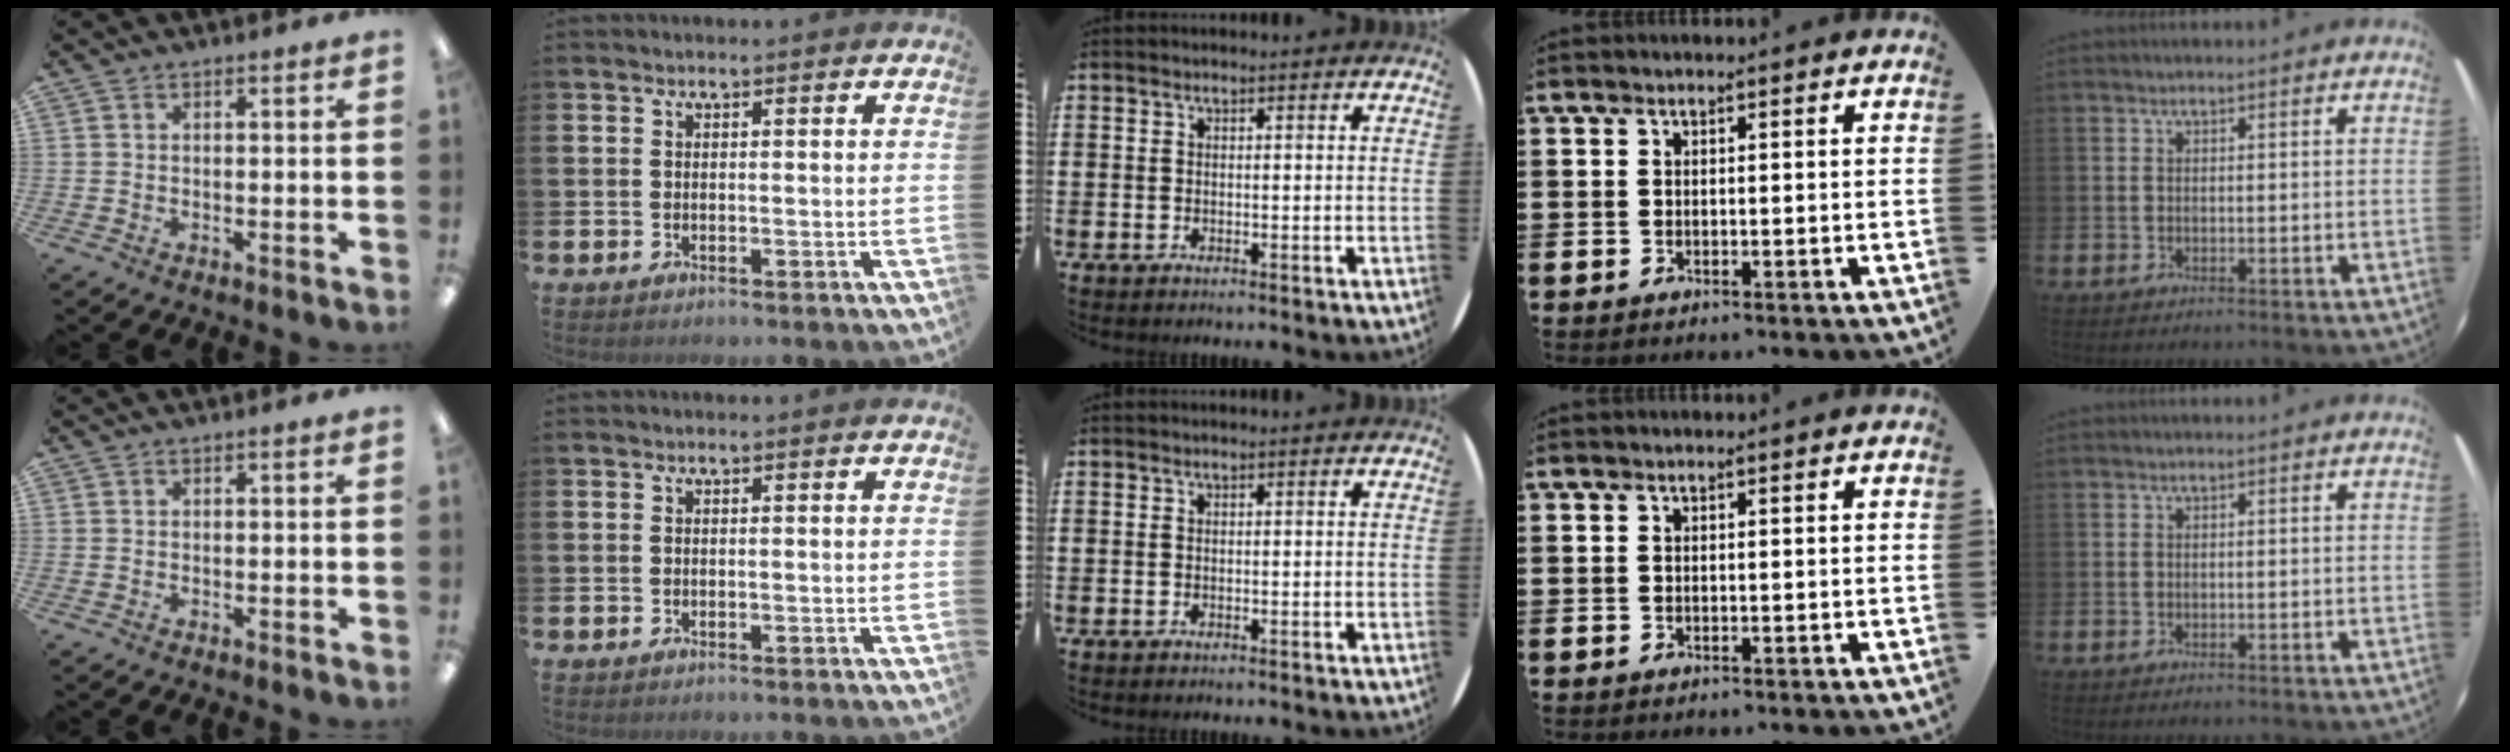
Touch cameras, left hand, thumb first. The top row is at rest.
{}